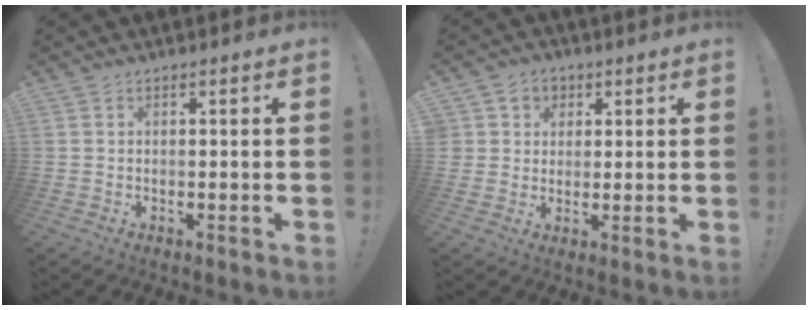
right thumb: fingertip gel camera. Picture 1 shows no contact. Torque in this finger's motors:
{"motor_torque": [0.45, 1.43, -0.18, 0.46, 0.01]}